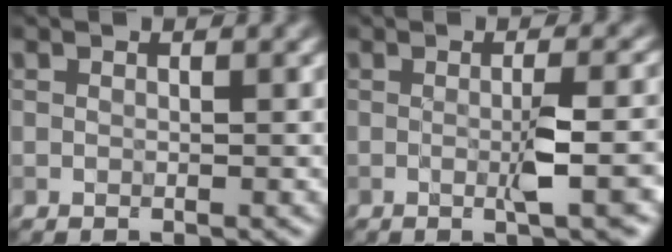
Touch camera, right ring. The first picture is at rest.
{"total": 3.5, "force": [-0.6, 0.5, 3.4], "torque": [-0.049, -0.002, -0.006]}